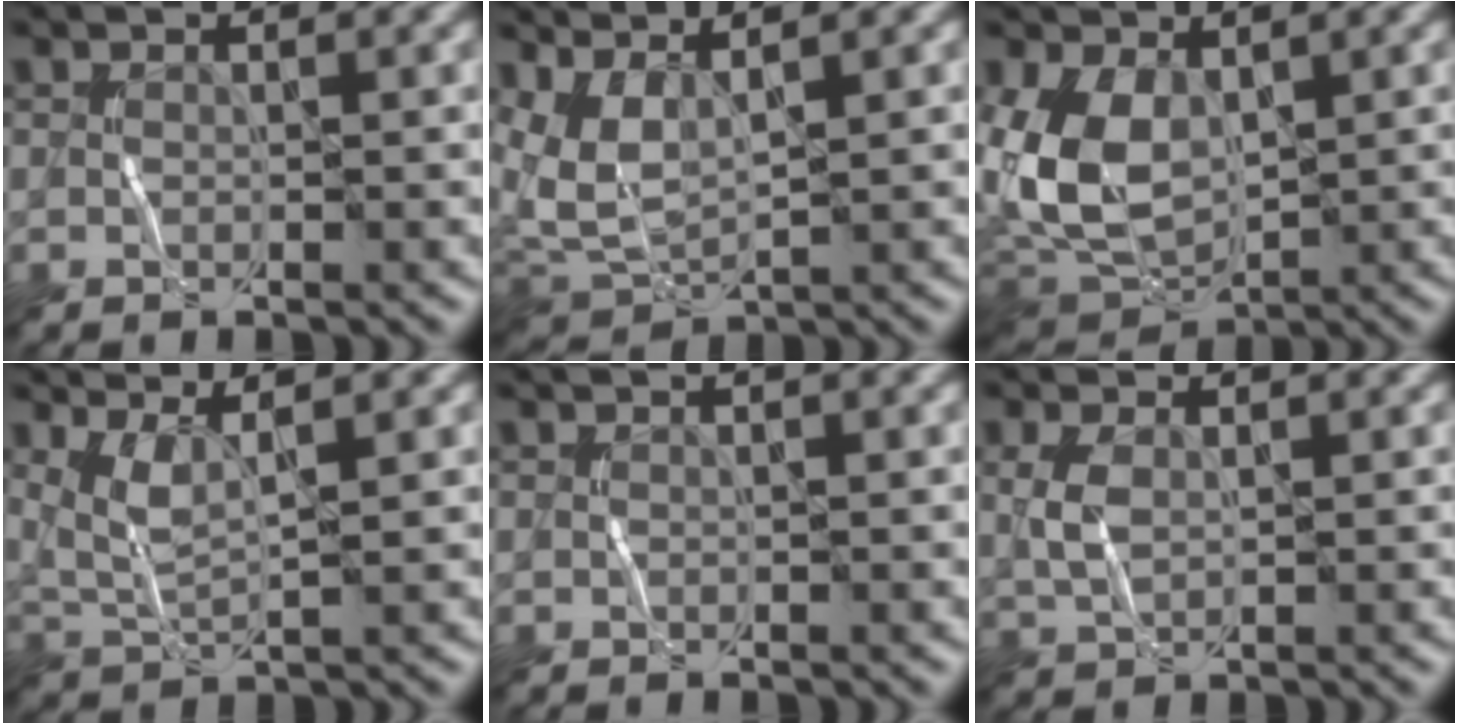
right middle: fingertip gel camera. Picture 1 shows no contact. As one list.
[{"total": 4.3, "force": [2.5, 1.5, 3.1], "torque": [-0.085, -0.002, 0.056]}, {"total": 7.0, "force": [1.0, 4.6, 5.2], "torque": [-0.123, -0.008, 0.019]}, {"total": 3.1, "force": [1.5, 0.6, 2.7], "torque": [-0.062, -0.008, 0.036]}, {"total": 0.6, "force": [0.3, 0.1, 0.6], "torque": [-0.008, 0.001, 0.003]}, {"total": 2.3, "force": [0.6, 1.3, 1.8], "torque": [-0.049, 0.001, 0.015]}]